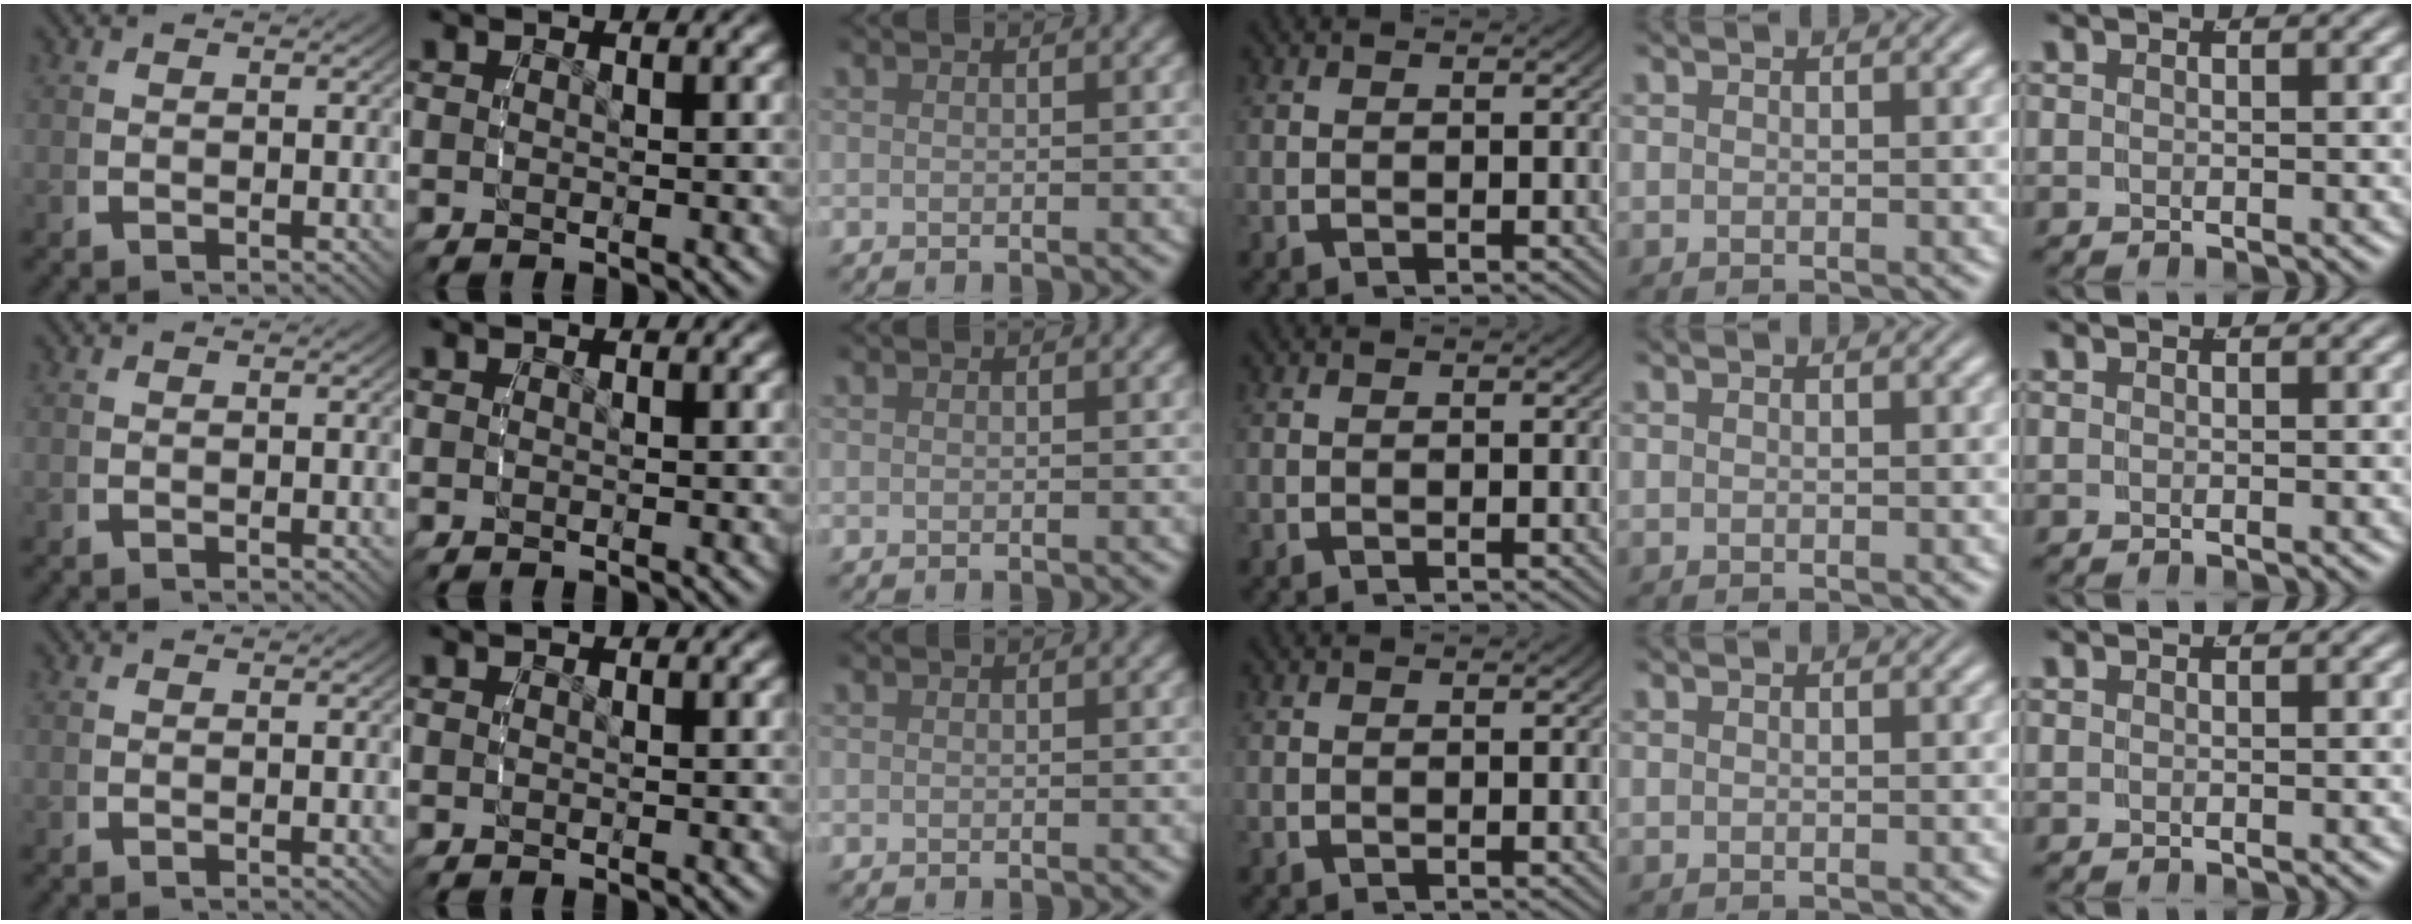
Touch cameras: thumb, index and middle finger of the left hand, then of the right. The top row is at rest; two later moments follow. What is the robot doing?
{"motion": "reach", "object": "napkin"}